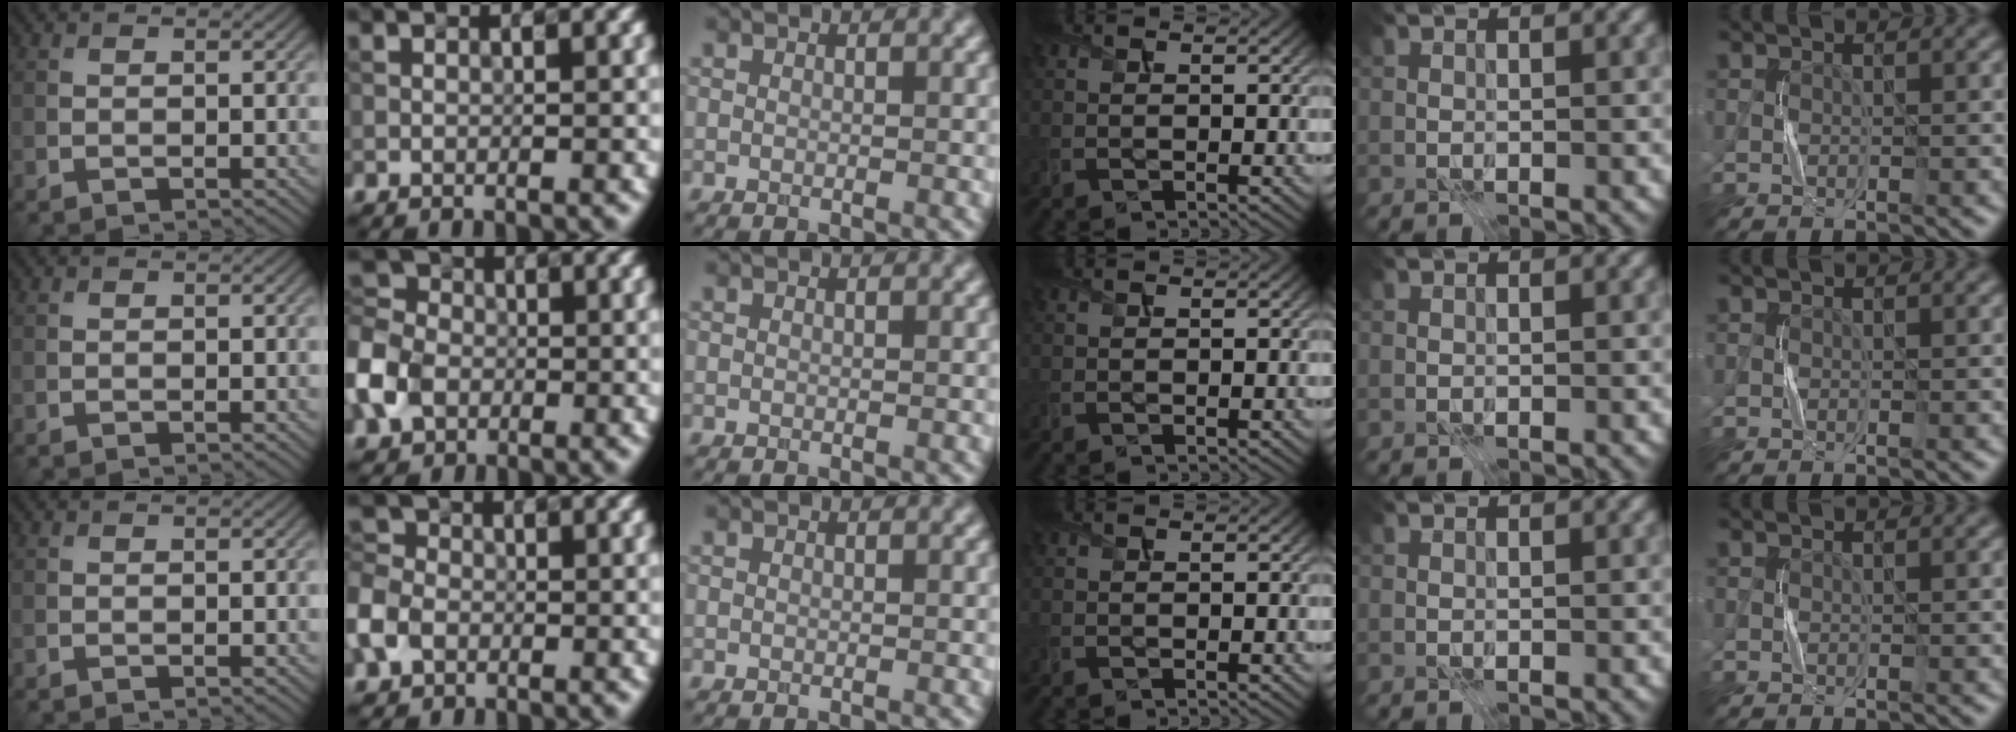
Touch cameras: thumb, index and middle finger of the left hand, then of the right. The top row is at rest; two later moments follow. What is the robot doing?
{"motion": "press", "object": "calculator"}